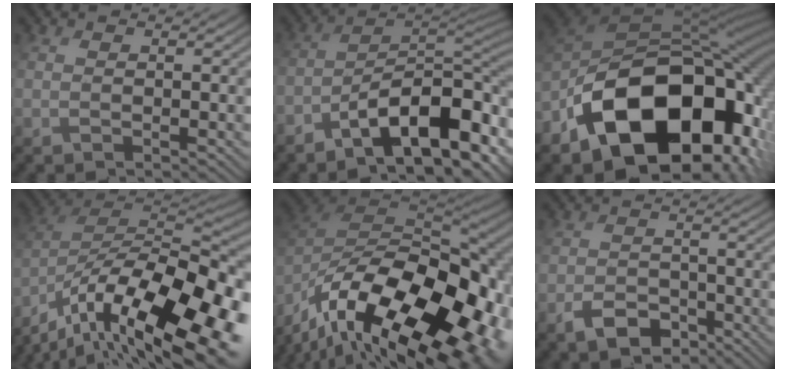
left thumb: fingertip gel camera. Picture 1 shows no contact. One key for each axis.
{"total": 13.2, "fx": -7.4, "fy": 5.0, "fz": 9.8, "tx": -0.138, "ty": -0.009, "tz": -0.120}
{"total": 20.2, "fx": -7.5, "fy": 12.9, "fz": 13.5, "tx": -0.245, "ty": -0.032, "tz": -0.108}
{"total": 18.5, "fx": -12.6, "fy": 7.1, "fz": 11.6, "tx": -0.221, "ty": -0.008, "tz": -0.202}
{"total": 19.6, "fx": -12.0, "fy": 9.1, "fz": 12.5, "tx": -0.232, "ty": -0.003, "tz": -0.183}
{"total": 3.6, "fx": -2.8, "fy": 1.9, "fz": 1.1, "tx": -0.019, "ty": -0.003, "tz": -0.052}